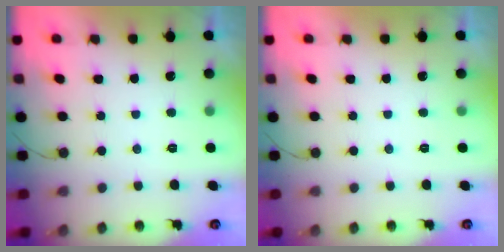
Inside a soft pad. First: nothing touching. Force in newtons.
{"total": 0.0}